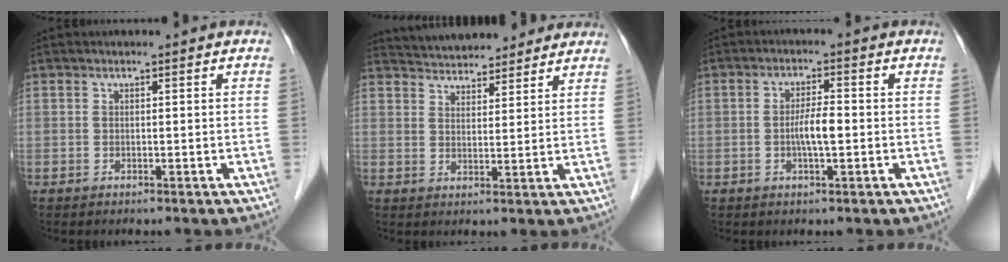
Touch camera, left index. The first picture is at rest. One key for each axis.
{"total": 11.7, "fx": 10.8, "fy": 3.3, "fz": 2.8, "tx": -0.032, "ty": 0.028, "tz": 0.152}
{"total": 3.8, "fx": -0.6, "fy": 0.6, "fz": 3.7, "tx": -0.072, "ty": 0.001, "tz": -0.012}